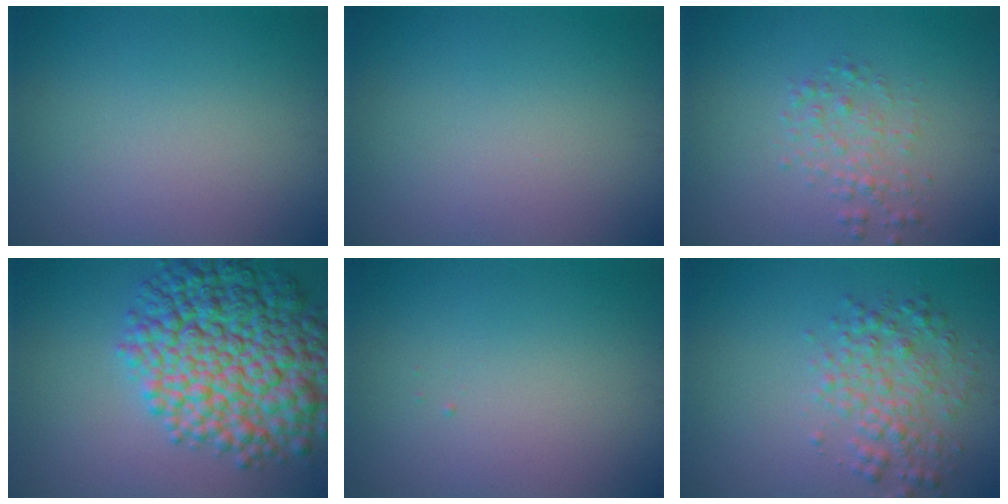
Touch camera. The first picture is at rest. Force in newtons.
{"total": 0.0}
{"total": 1.9, "press": 1.9, "slide": 0.0}
{"total": 11.5, "press": 11.5, "slide": 0.2}
{"total": 0.0}
{"total": 3.5, "press": 3.5, "slide": 0.0}